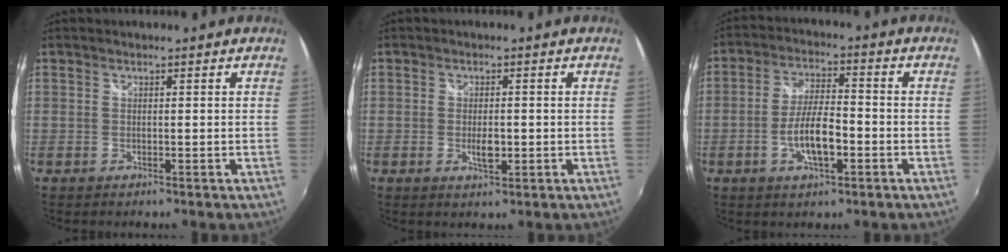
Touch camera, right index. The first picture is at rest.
{"total": 3.0, "force": [-0.7, 1.3, 2.7], "torque": [-0.048, -0.004, -0.010]}
{"total": 8.1, "force": [-2.8, 2.5, 7.2], "torque": [-0.142, 0.000, -0.048]}